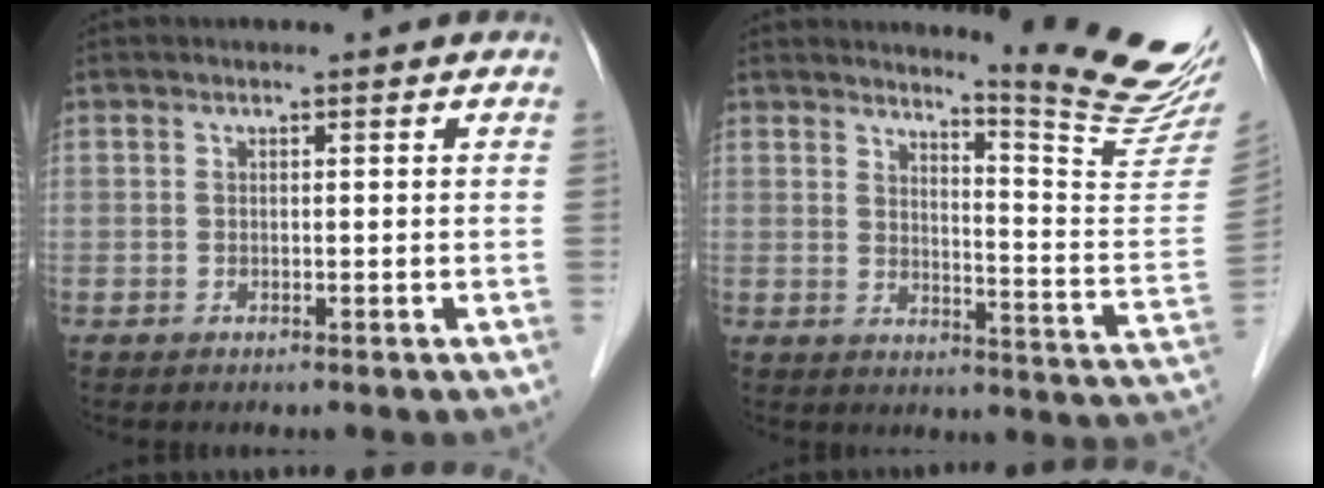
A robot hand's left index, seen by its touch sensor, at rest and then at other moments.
{"total": 14.6, "force": [13.6, -2.3, 4.8], "torque": [-0.070, -0.124, 0.162]}